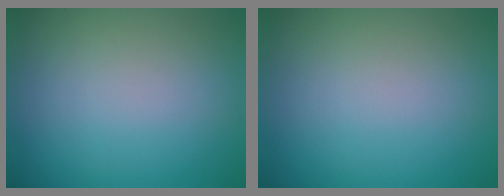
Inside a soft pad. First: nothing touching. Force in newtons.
{"total": 0.0}